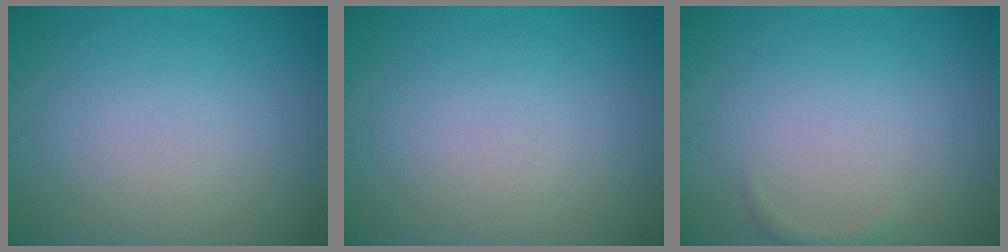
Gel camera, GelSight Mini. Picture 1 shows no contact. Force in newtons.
{"total": 0.0}
{"total": 0.6, "press": 0.6, "slide": 0.1}